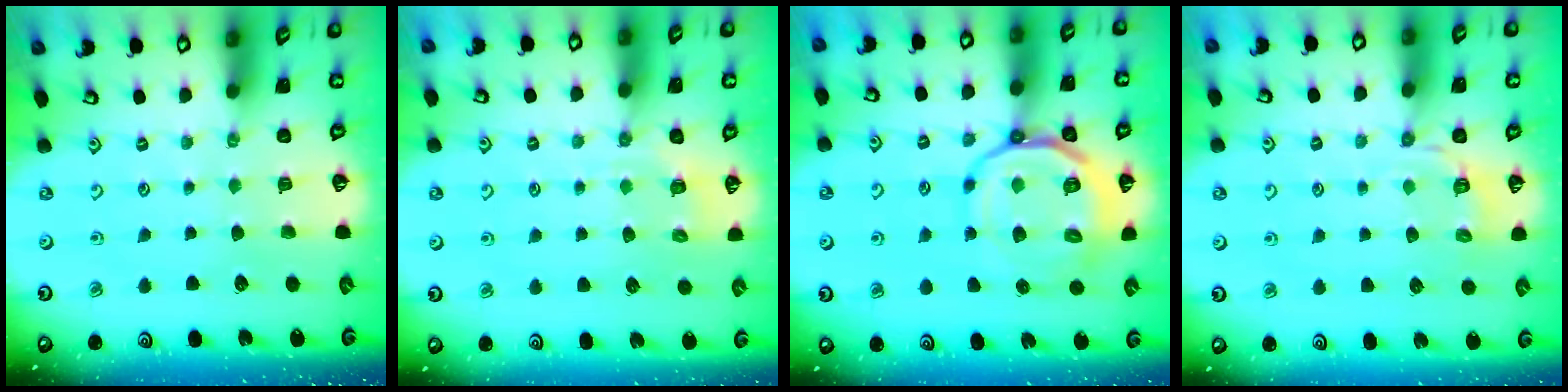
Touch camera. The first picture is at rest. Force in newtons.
{"total": 4.4, "press": 4.1, "slide": 1.5}
{"total": 16.7, "press": 16.5, "slide": 2.6}
{"total": 5.1, "press": 4.8, "slide": 1.9}